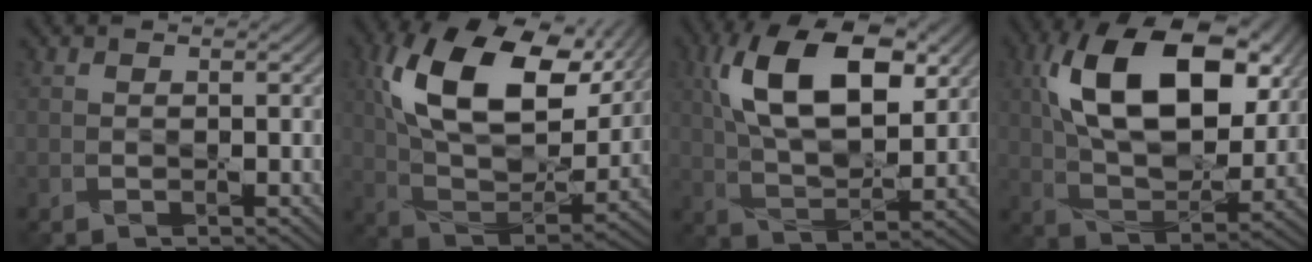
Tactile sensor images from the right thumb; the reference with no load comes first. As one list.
[{"total": 17.5, "force": [7.1, 9.6, 12.8], "torque": [-0.256, 0.007, 0.128]}, {"total": 14.3, "force": [5.1, 7.0, 11.4], "torque": [-0.221, 0.009, 0.093]}, {"total": 17.5, "force": [6.0, 9.6, 13.3], "torque": [-0.261, 0.019, 0.102]}]